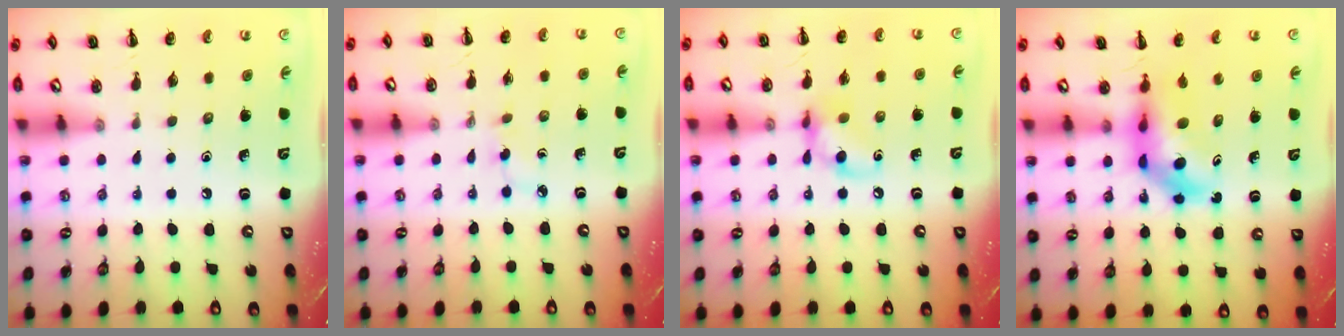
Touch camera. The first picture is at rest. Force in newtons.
{"total": 2.9, "press": 2.7, "slide": 1.1}
{"total": 9.3, "press": 9.3, "slide": 1.2}
{"total": 5.9, "press": 5.7, "slide": 1.2}